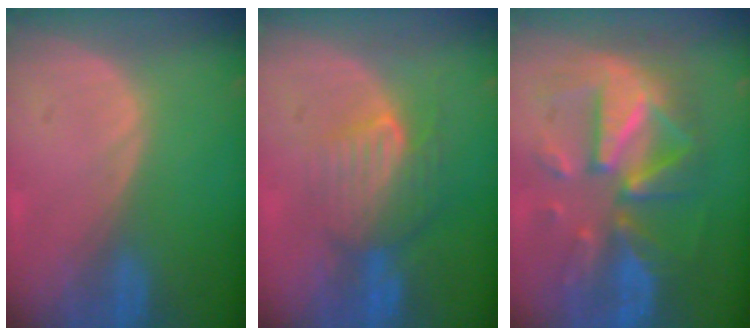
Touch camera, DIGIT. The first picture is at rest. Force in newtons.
{"total": 7.5, "press": 7.3, "slide": 1.6}
{"total": 12.4, "press": 12.4, "slide": 1.2}